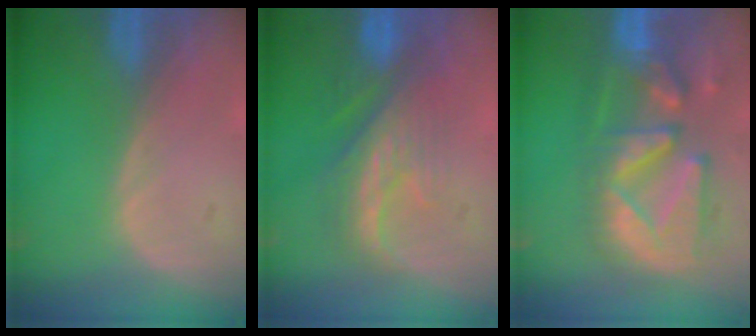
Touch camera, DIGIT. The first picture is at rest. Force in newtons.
{"total": 8.1, "press": 7.3, "slide": 3.3}
{"total": 12.5, "press": 11.0, "slide": 5.9}